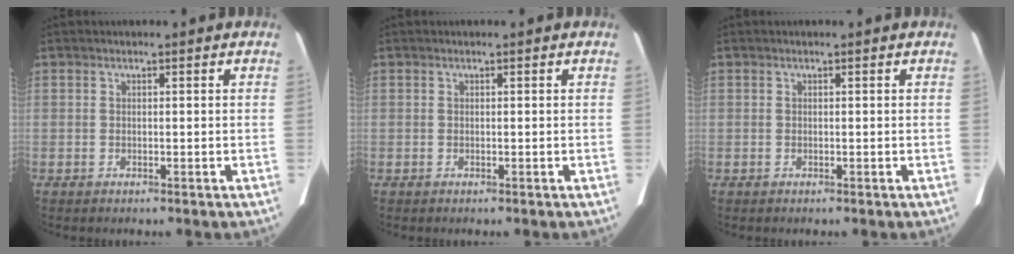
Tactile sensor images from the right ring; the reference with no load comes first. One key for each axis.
{"total": 0.0}
{"total": 0.0}